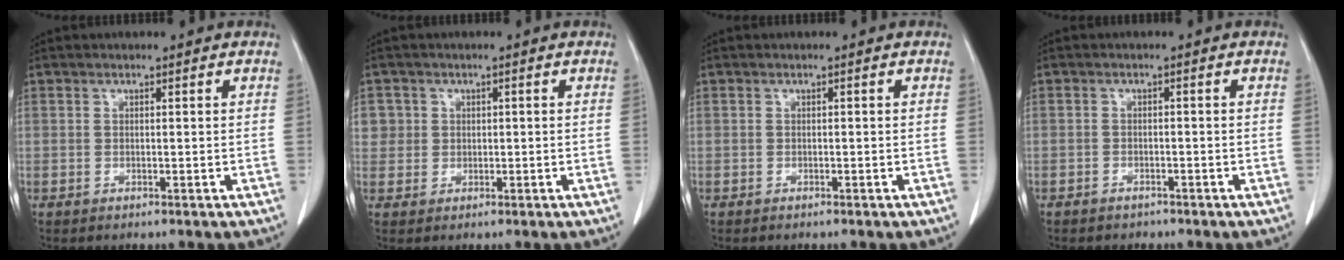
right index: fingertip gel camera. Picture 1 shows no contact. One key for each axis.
{"total": 2.8, "fx": 0.5, "fy": 2.8, "fz": -0.1, "tx": 0.022, "ty": 0.007, "tz": 0.004}
{"total": 0.0}
{"total": 1.8, "fx": -1.5, "fy": 1.0, "fz": 0.1, "tx": -0.008, "ty": 0.002, "tz": -0.023}